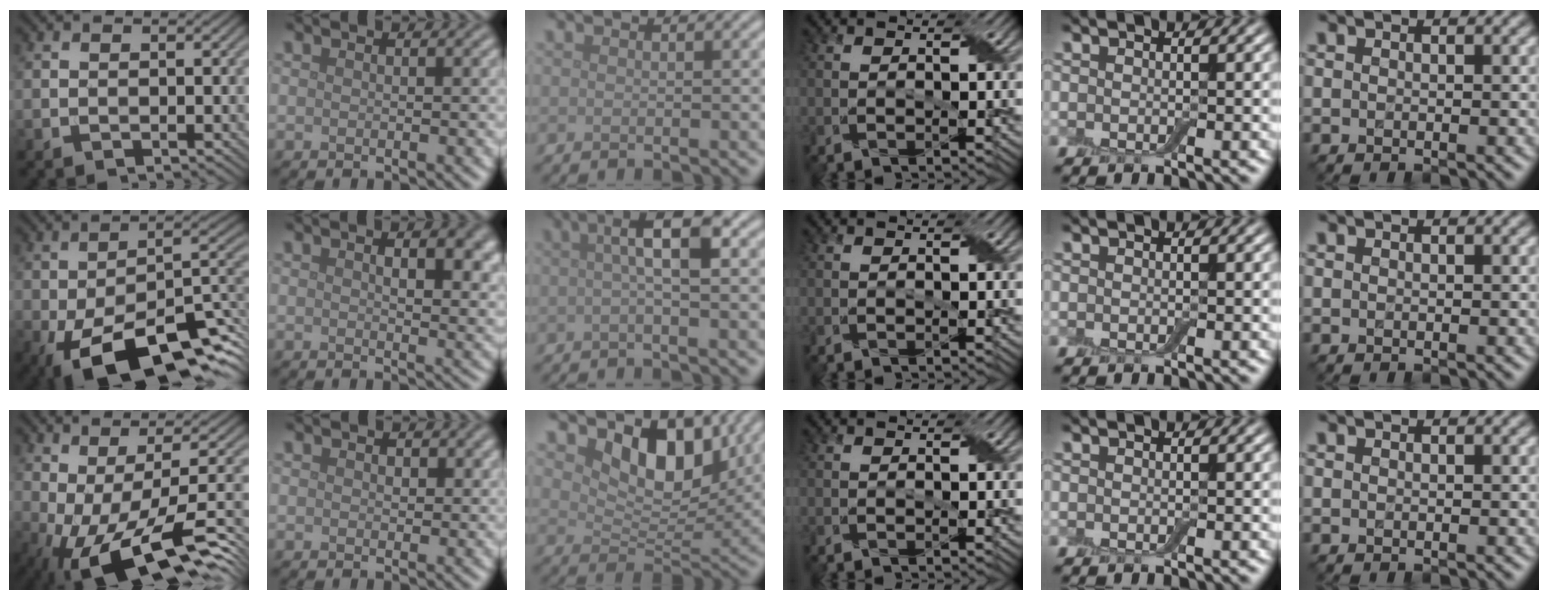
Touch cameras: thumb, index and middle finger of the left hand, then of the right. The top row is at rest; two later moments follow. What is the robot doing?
{"motion": "peel", "object": "aluminum foil"}